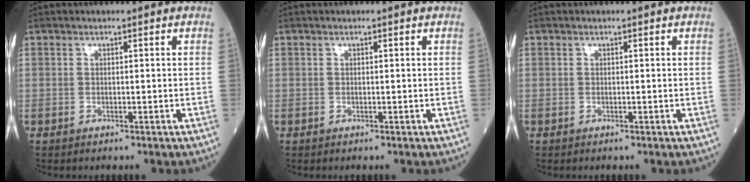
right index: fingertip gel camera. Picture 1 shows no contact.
{"total": 0.0}
{"total": 0.0}